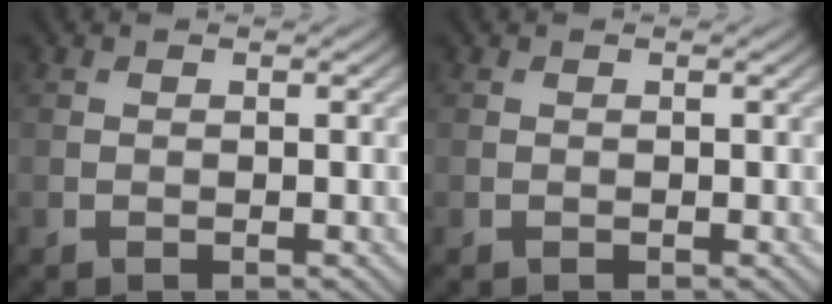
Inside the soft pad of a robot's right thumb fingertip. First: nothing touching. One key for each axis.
{"total": 0.0}